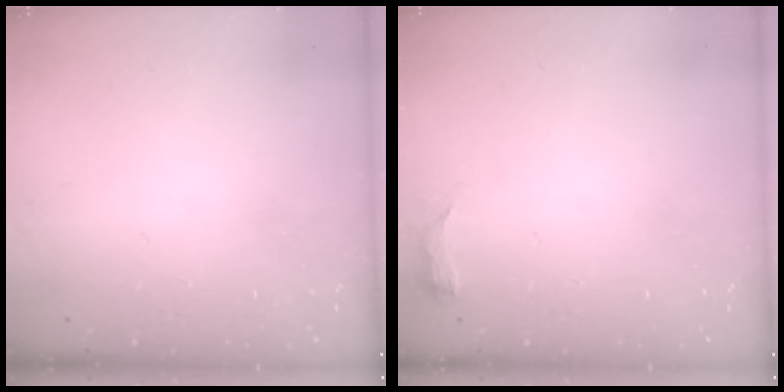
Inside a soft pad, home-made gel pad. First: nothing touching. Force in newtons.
{"total": 3.8, "press": 3.3, "slide": 1.9}